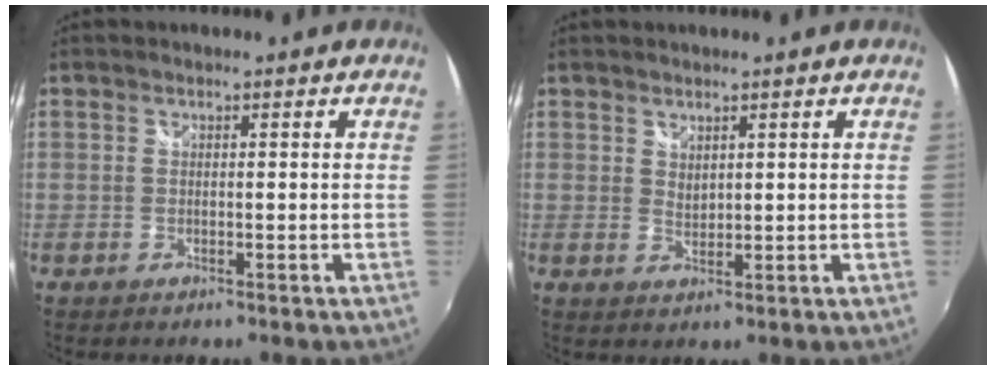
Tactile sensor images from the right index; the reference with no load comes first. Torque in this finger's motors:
{"motor_torque": [0.12, -0.03, 0.20, 0.03]}